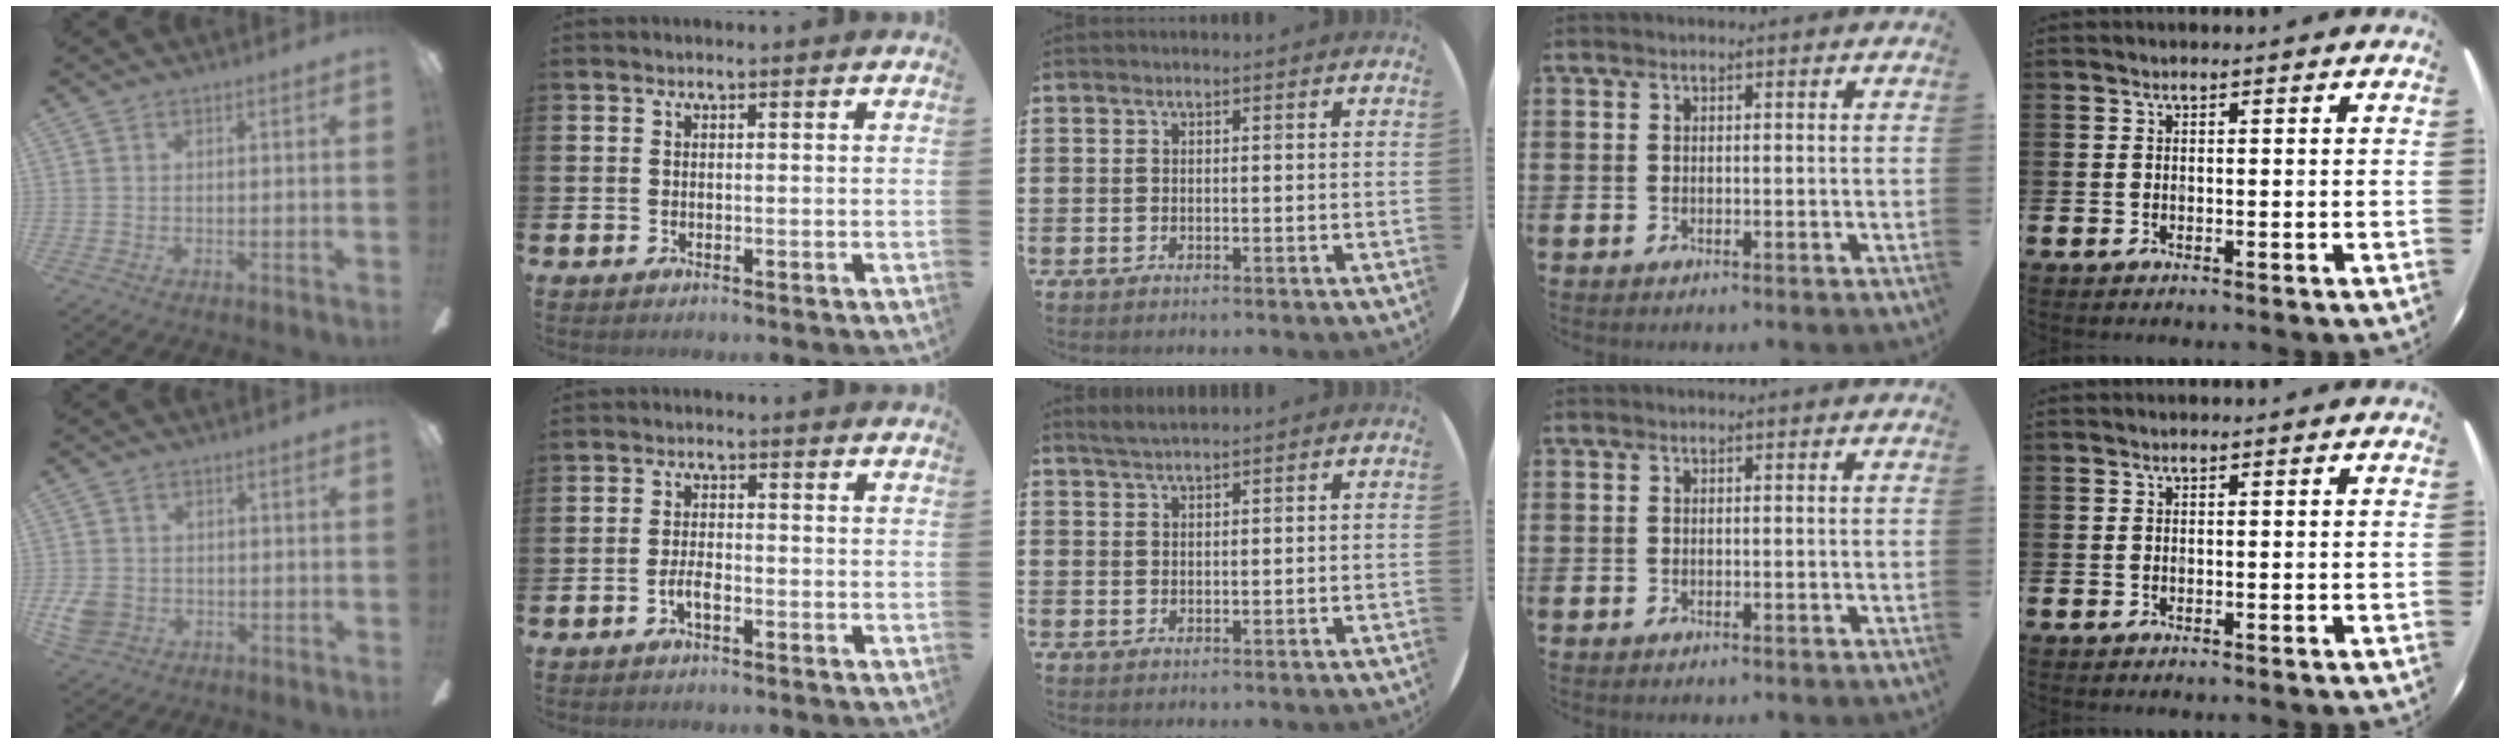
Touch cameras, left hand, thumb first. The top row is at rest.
{"thumb": {"total": 5.2, "force": [-1.1, 4.4, 2.5], "torque": [-0.056, 0.006, -0.021]}, "index": {"total": 2.3, "force": [-0.9, 0.9, 1.9], "torque": [-0.040, 0.004, -0.017]}, "middle": {"total": 1.8, "force": [1.7, 0.0, 0.7], "torque": [-0.015, 0.000, 0.033]}}